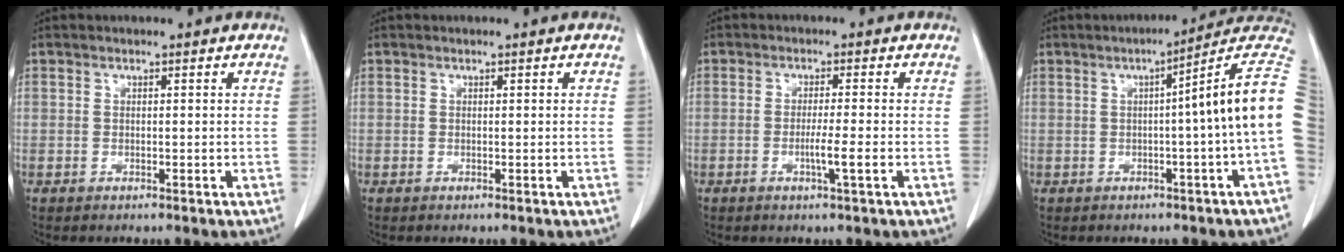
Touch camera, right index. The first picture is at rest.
{"total": 0.0}
{"total": 3.3, "force": [-1.1, -0.4, 3.1], "torque": [-0.054, -0.005, -0.019]}
{"total": 11.1, "force": [0.7, -1.7, 10.9], "torque": [-0.132, 0.024, -0.001]}